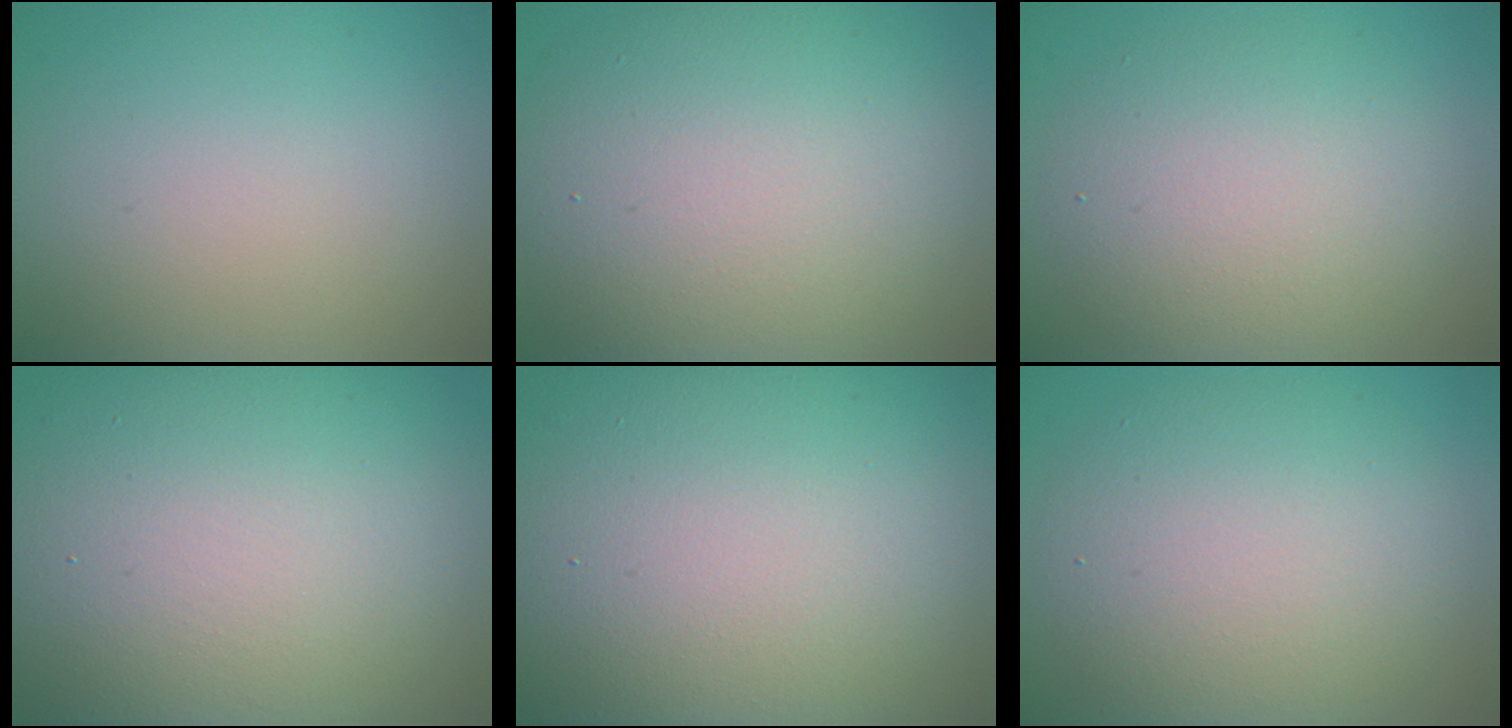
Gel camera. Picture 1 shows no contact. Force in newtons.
{"total": 11.5, "press": 11.5, "slide": 0.3}
{"total": 6.0, "press": 6.0, "slide": 0.3}
{"total": 17.9, "press": 17.8, "slide": 1.3}
{"total": 21.1, "press": 21.1, "slide": 0.7}
{"total": 7.2, "press": 7.2, "slide": 0.5}